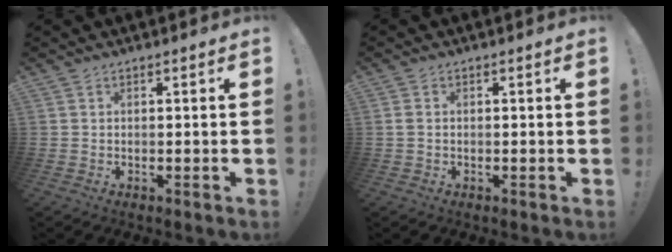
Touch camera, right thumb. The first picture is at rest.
{"total": 1.1, "force": [0.1, 0.7, 0.8], "torque": [-0.017, 0.005, 0.002]}